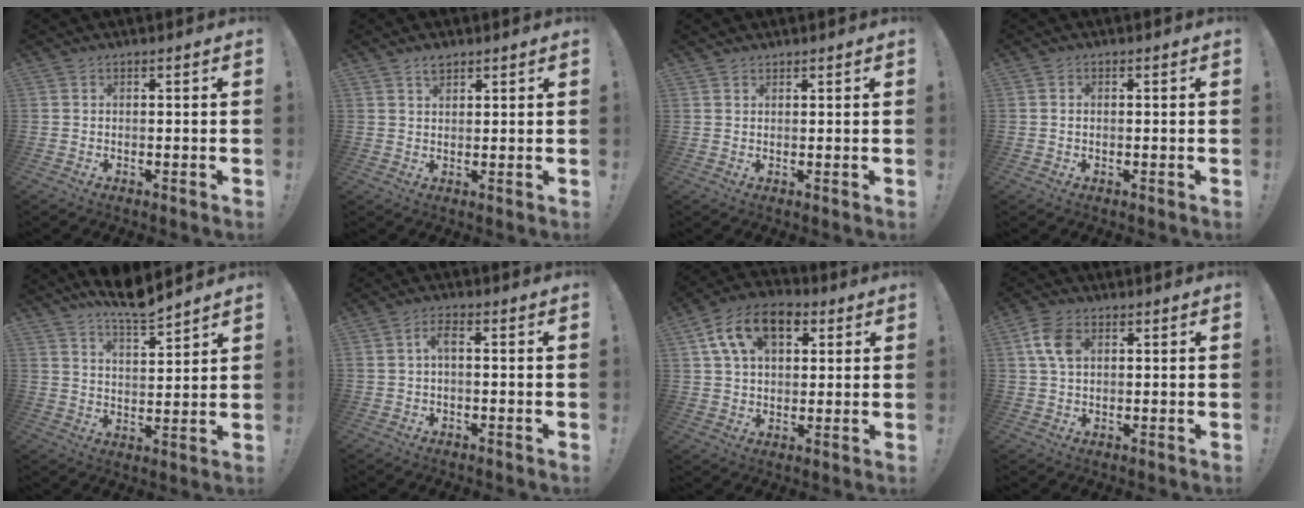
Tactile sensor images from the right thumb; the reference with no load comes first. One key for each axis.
{"total": 2.7, "fx": 2.0, "fy": 1.5, "fz": 1.0, "tx": -0.011, "ty": -0.007, "tz": 0.034}
{"total": 1.2, "fx": 0.9, "fy": 0.7, "fz": 0.1, "tx": 0.003, "ty": -0.002, "tz": 0.017}
{"total": 0.7, "fx": 0.0, "fy": 0.6, "fz": 0.4, "tx": -0.010, "ty": 0.005, "tz": 0.000}
{"total": 8.8, "fx": 7.7, "fy": 1.2, "fz": 4.0, "tx": -0.071, "ty": -0.057, "tz": 0.136}
{"total": 3.8, "fx": -0.1, "fy": 1.4, "fz": 3.5, "tx": -0.074, "ty": 0.008, "tz": -0.005}
{"total": 14.7, "fx": 6.1, "fy": 9.5, "fz": 9.4, "tx": -0.155, "ty": -0.007, "tz": 0.115}
{"total": 7.3, "fx": 1.8, "fy": 4.7, "fz": 5.4, "tx": -0.102, "ty": 0.003, "tz": 0.035}